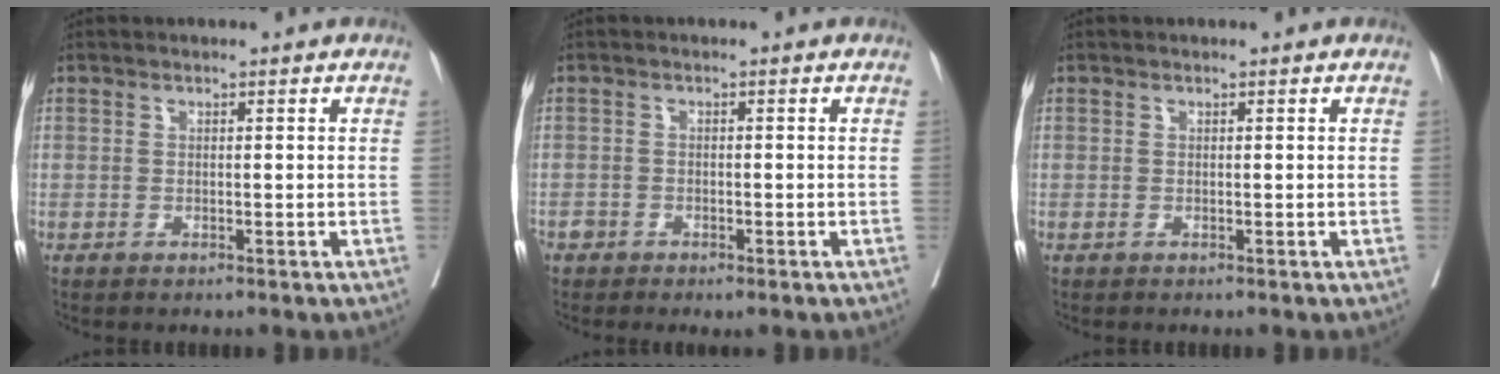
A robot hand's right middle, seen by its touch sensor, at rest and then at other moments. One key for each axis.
{"total": 1.6, "fx": -1.2, "fy": 0.8, "fz": 0.7, "tx": -0.006, "ty": 0.000, "tz": -0.018}
{"total": 0.0}